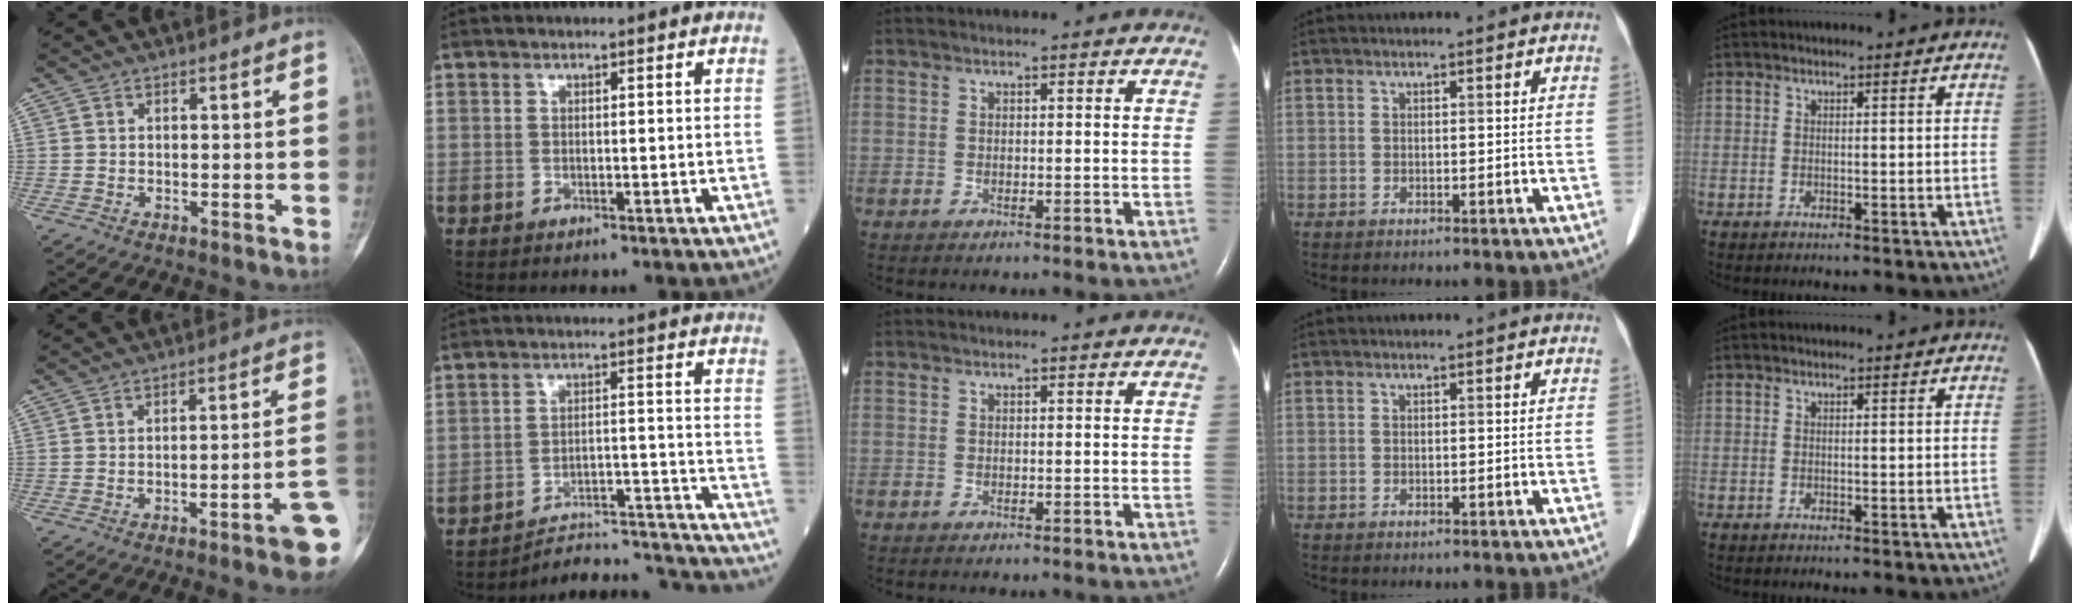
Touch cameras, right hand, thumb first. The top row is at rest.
{"thumb": {"total": 9.3, "force": [-4.1, 0.5, 8.4], "torque": [-0.105, 0.027, -0.053]}, "index": {"total": 17.1, "force": [-17.0, 0.3, 1.9], "torque": [-0.003, 0.033, -0.228]}}